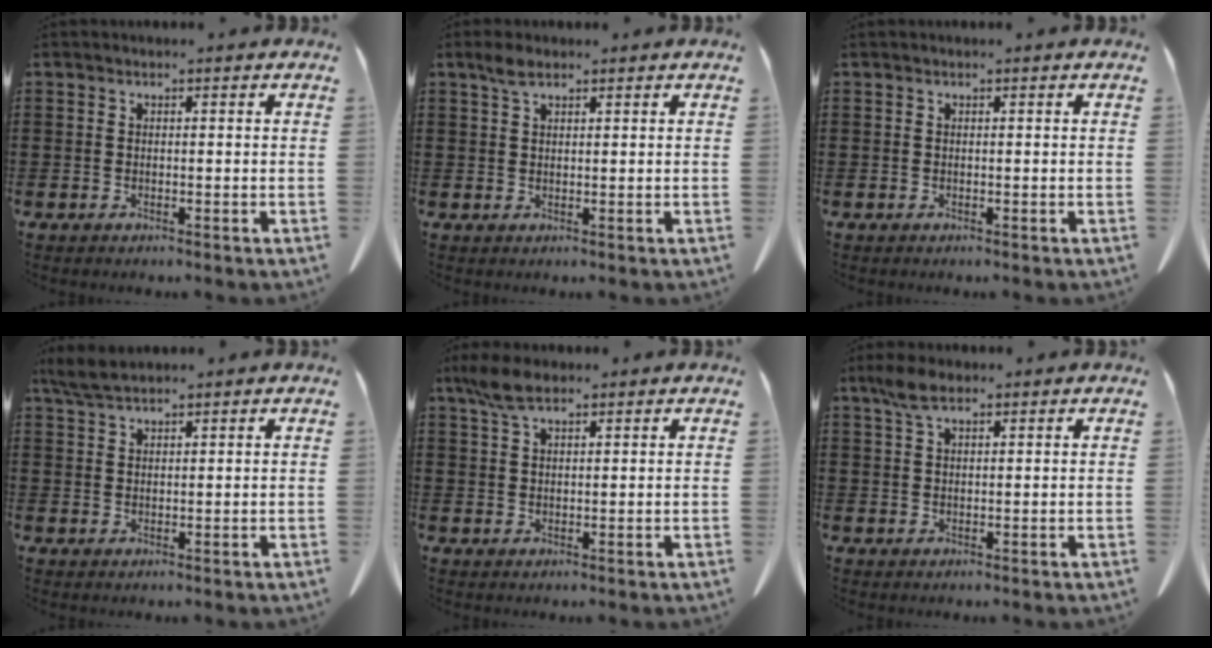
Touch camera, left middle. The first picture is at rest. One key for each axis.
{"total": 2.4, "fx": 1.6, "fy": 0.9, "fz": 1.5, "tx": -0.036, "ty": 0.003, "tz": 0.031}
{"total": 0.0}
{"total": 3.4, "fx": 2.8, "fy": 0.6, "fz": 1.9, "tx": -0.045, "ty": 0.000, "tz": 0.055}
{"total": 4.7, "fx": 3.1, "fy": 1.7, "fz": 3.2, "tx": -0.071, "ty": 0.002, "tz": 0.059}
{"total": 3.8, "fx": 2.4, "fy": 1.4, "fz": 2.6, "tx": -0.058, "ty": 0.005, "tz": 0.043}